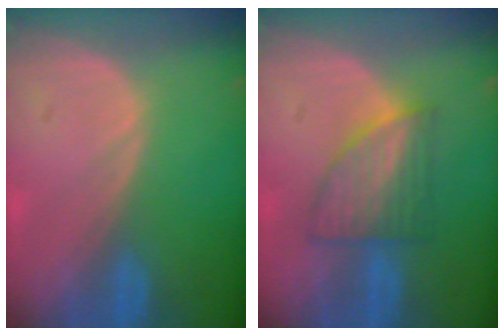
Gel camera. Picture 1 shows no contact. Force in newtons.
{"total": 6.2, "press": 6.0, "slide": 1.5}